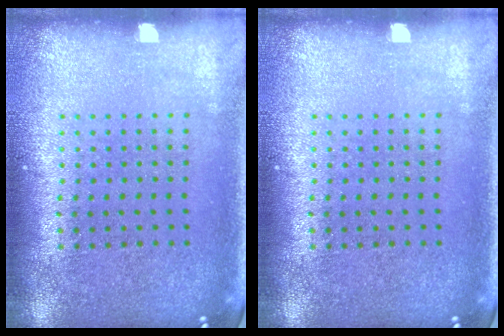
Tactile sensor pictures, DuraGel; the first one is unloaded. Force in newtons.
{"total": 0.0}